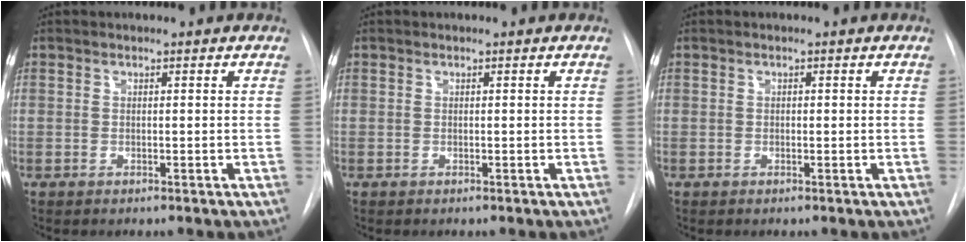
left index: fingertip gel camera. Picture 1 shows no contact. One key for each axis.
{"total": 0.0}
{"total": 0.8, "fx": -0.7, "fy": 0.2, "fz": 0.0, "tx": 0.003, "ty": -0.004, "tz": -0.013}